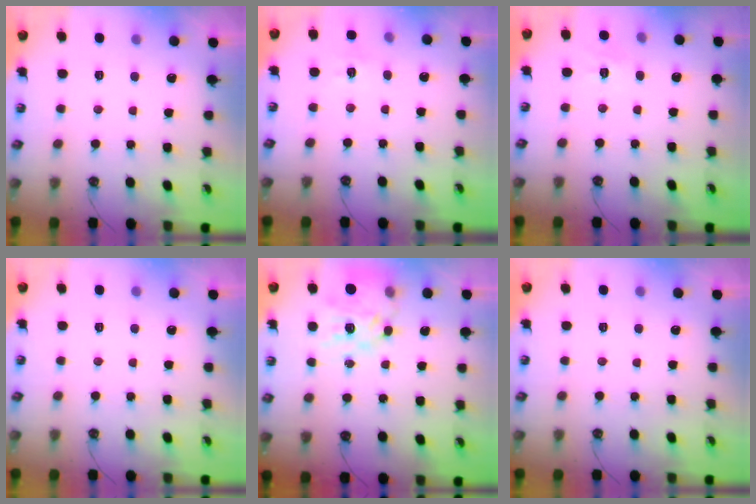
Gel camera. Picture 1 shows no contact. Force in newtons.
{"total": 5.5, "press": 5.4, "slide": 0.6}
{"total": 5.3, "press": 5.2, "slide": 0.6}
{"total": 0.0}
{"total": 16.1, "press": 16.0, "slide": 1.4}
{"total": 0.0}